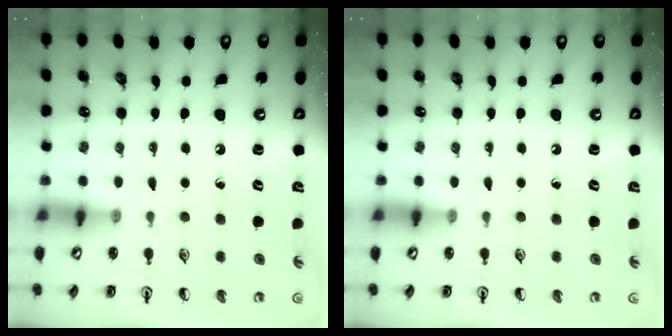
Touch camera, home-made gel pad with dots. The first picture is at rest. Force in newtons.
{"total": 0.0}